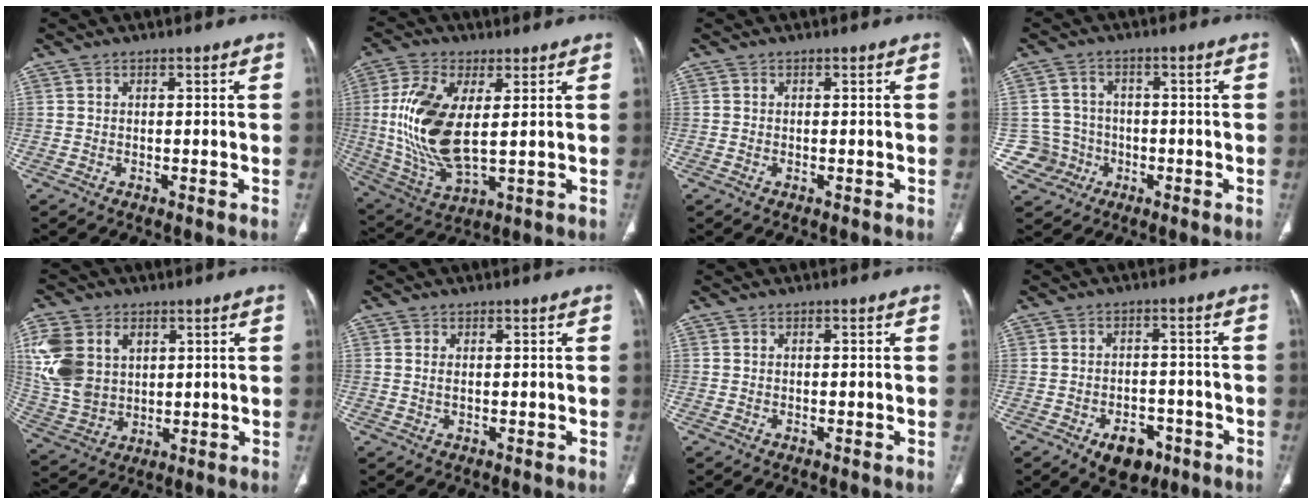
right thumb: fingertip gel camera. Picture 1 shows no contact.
{"total": 16.3, "force": [1.9, 7.5, 14.3], "torque": [-0.305, -0.013, 0.047]}
{"total": 0.0}
{"total": 6.5, "force": [-2.0, 6.2, 0.0], "torque": [0.028, 0.017, -0.033]}
{"total": 14.4, "force": [4.0, 10.8, 8.7], "torque": [-0.176, -0.003, 0.089]}
{"total": 0.9, "force": [0.1, 0.4, 0.7], "torque": [-0.017, 0.002, 0.005]}
{"total": 0.0}
{"total": 7.7, "force": [-4.1, 5.0, 4.3], "torque": [-0.037, 0.024, -0.053]}